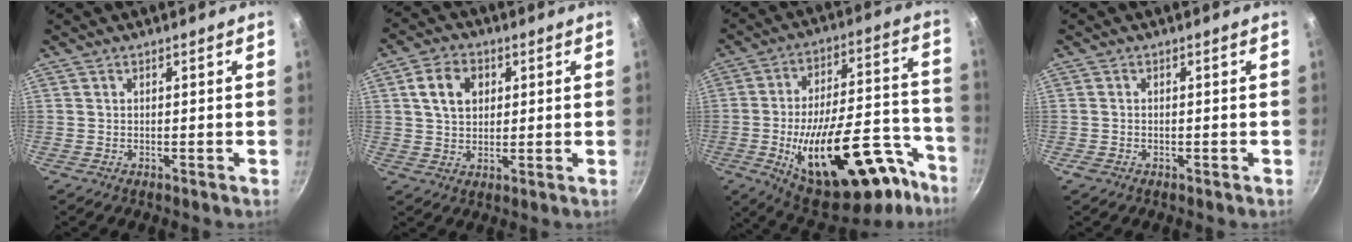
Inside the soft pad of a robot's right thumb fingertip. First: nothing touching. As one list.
[{"total": 8.0, "force": [2.3, 5.9, 4.9], "torque": [-0.069, 0.005, 0.036]}, {"total": 29.7, "force": [-14.0, 13.5, 22.4], "torque": [-0.279, 0.073, -0.197]}, {"total": 1.1, "force": [-0.5, 0.8, 0.5], "torque": [-0.012, 0.001, -0.010]}]